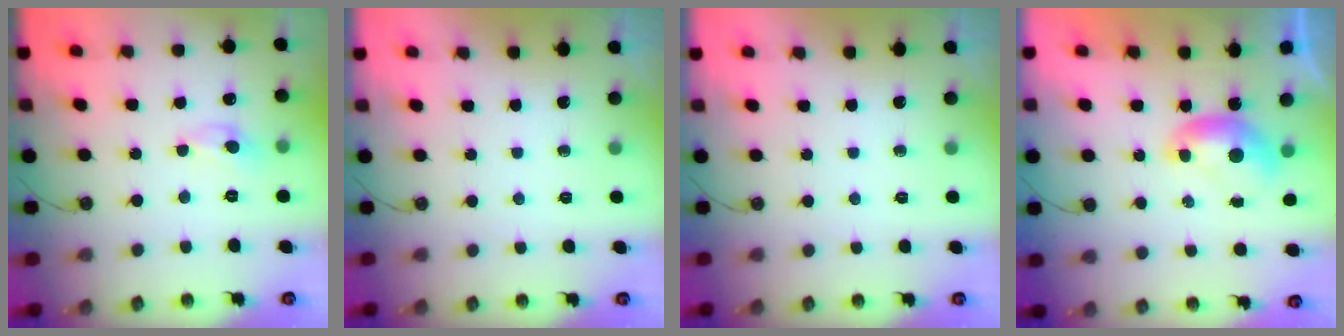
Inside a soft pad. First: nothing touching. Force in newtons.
{"total": 0.0}
{"total": 0.0}
{"total": 0.0}